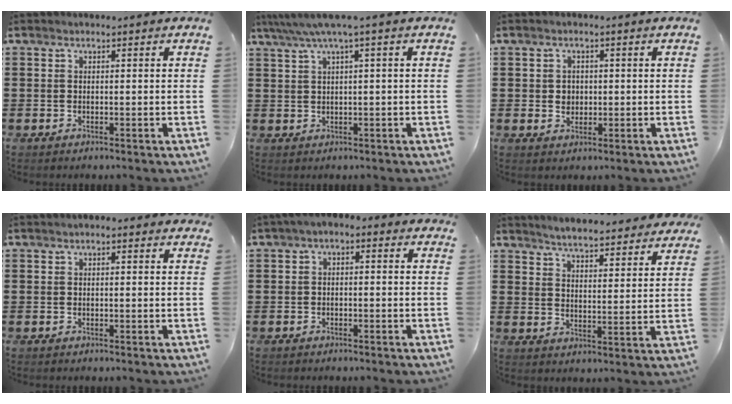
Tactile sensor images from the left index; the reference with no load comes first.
{"total": 3.1, "force": [1.1, -0.3, 2.8], "torque": [-0.056, -0.004, 0.016]}
{"total": 2.0, "force": [0.3, 1.9, 0.7], "torque": [-0.022, 0.009, 0.003]}
{"total": 1.0, "force": [0.4, 0.5, 0.8], "torque": [-0.016, 0.006, 0.005]}
{"total": 1.7, "force": [-1.5, 0.6, 0.7], "torque": [-0.022, 0.002, -0.035]}
{"total": 4.6, "force": [4.6, 0.1, 0.5], "torque": [-0.033, -0.024, 0.080]}